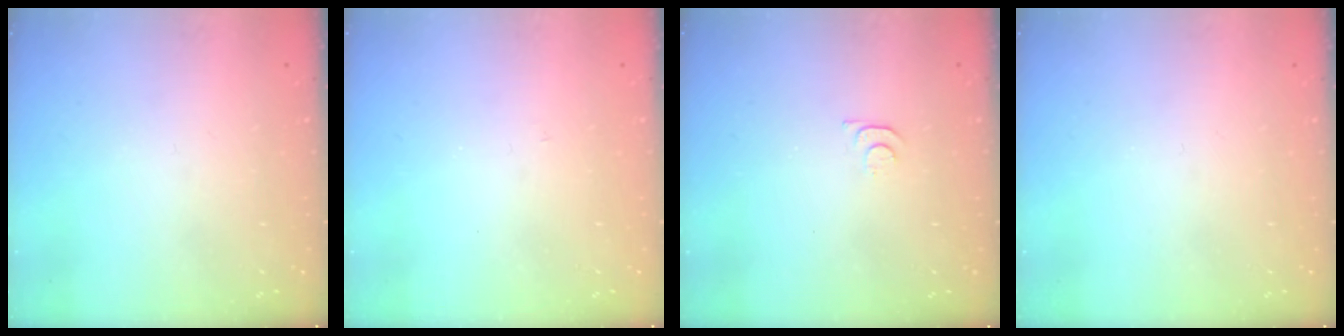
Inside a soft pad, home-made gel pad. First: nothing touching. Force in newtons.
{"total": 2.7, "press": 2.7, "slide": 0.3}
{"total": 4.3, "press": 4.2, "slide": 0.5}
{"total": 0.0}